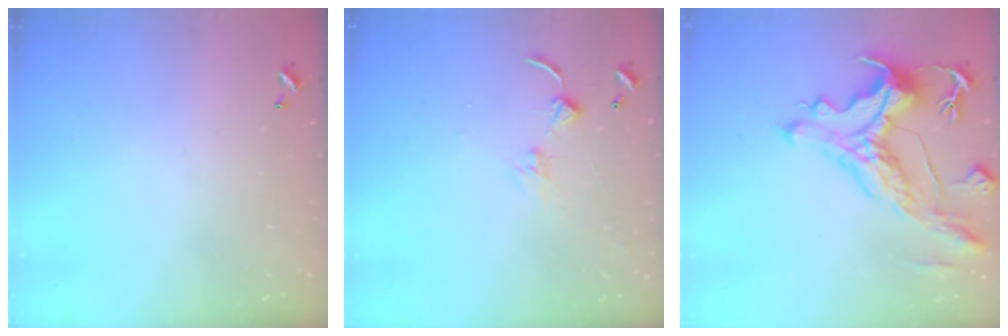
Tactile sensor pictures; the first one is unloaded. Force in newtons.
{"total": 1.4, "press": 1.3, "slide": 0.3}
{"total": 5.0, "press": 4.7, "slide": 1.8}